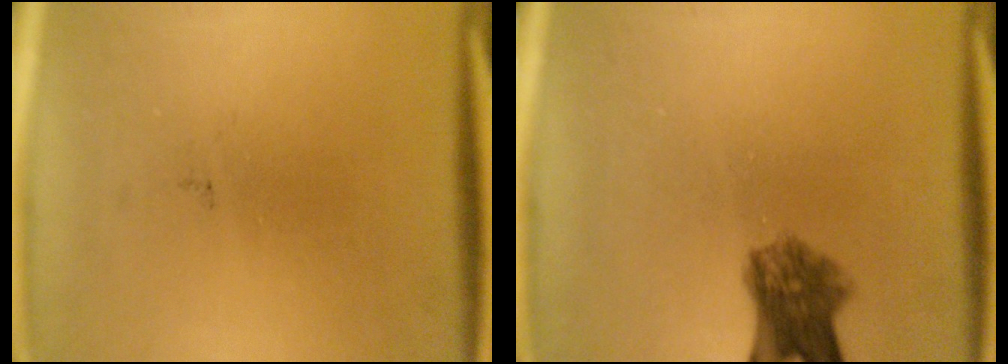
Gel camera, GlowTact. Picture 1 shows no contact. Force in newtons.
{"total": 6.1}